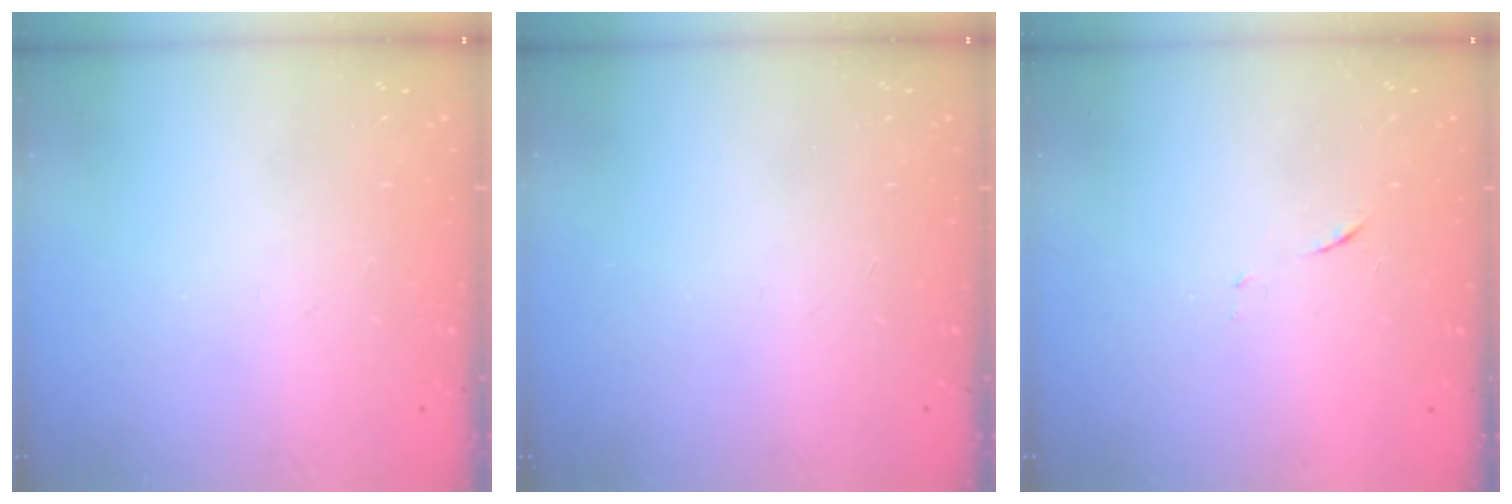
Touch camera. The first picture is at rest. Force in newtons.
{"total": 0.0}
{"total": 6.7, "press": 6.6, "slide": 0.6}